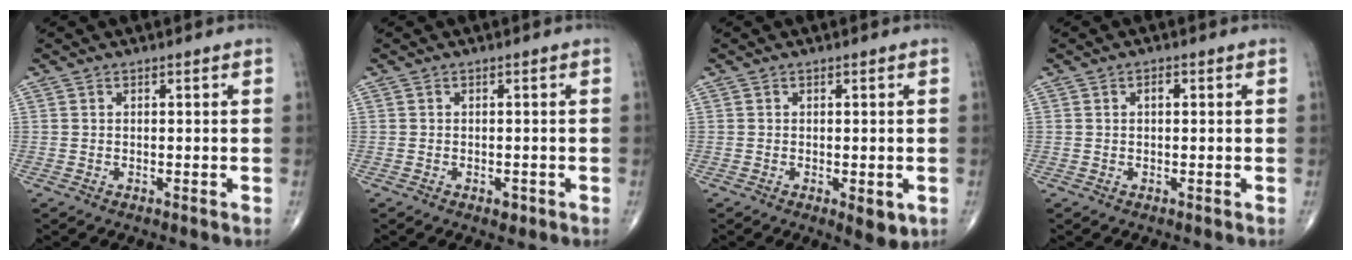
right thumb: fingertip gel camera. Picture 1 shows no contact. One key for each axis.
{"total": 1.2, "fx": -0.6, "fy": 0.7, "fz": 0.8, "tx": -0.007, "ty": 0.000, "tz": -0.008}
{"total": 3.6, "fx": -1.0, "fy": 1.5, "fz": 3.1, "tx": -0.032, "ty": -0.008, "tz": -0.009}
{"total": 1.1, "fx": 0.3, "fy": 0.5, "fz": 0.9, "tx": -0.015, "ty": 0.001, "tz": 0.003}